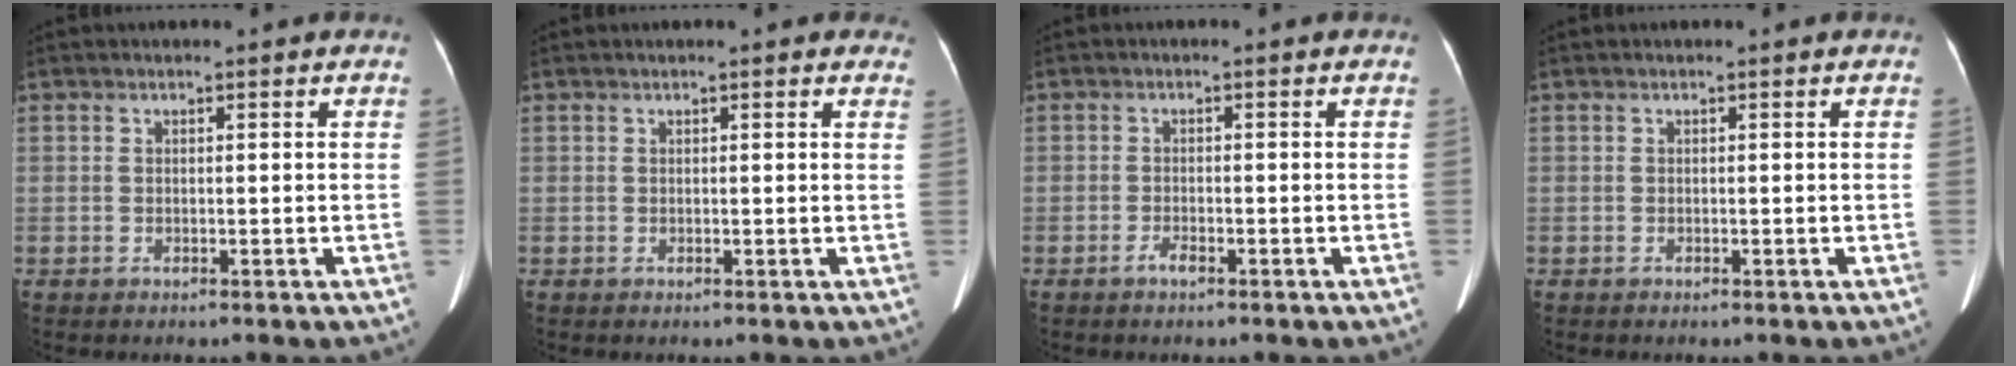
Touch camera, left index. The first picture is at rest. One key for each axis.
{"total": 3.2, "fx": 2.5, "fy": 0.9, "fz": 1.8, "tx": -0.010, "ty": 0.013, "tz": 0.019}
{"total": 1.4, "fx": -1.0, "fy": 0.3, "fz": 0.9, "tx": -0.020, "ty": -0.001, "tz": -0.017}
{"total": 0.0}